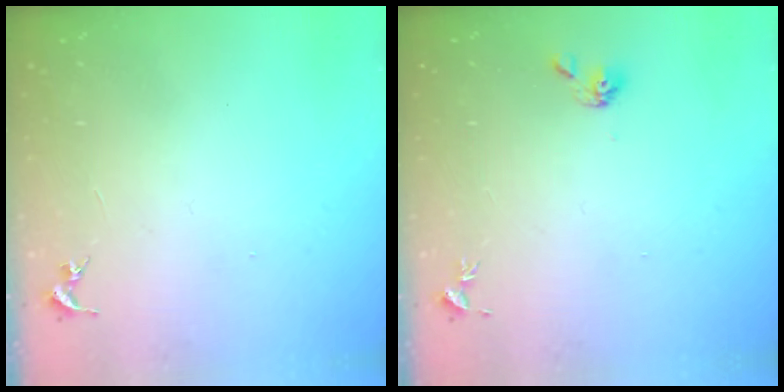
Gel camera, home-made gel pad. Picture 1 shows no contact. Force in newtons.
{"total": 4.7, "press": 4.5, "slide": 1.3}